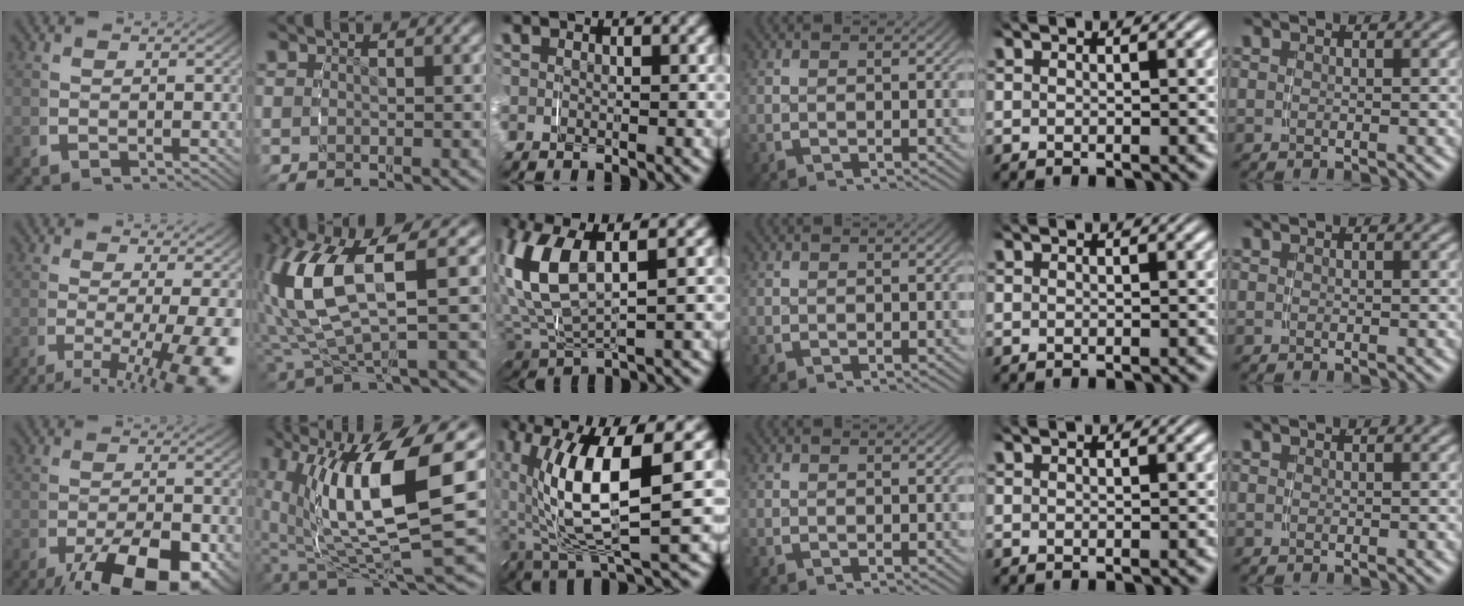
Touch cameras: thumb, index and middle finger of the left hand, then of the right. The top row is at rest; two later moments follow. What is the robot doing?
{"motion": "grasp_and_lifting", "object": "pencil case"}